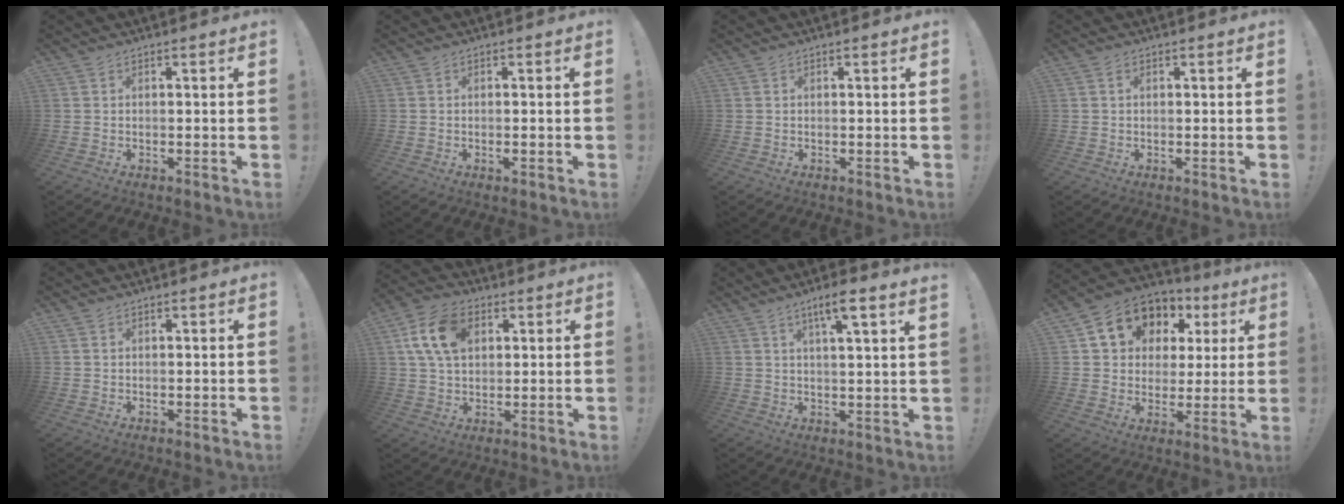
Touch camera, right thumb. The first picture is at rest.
{"total": 0.8, "force": [-0.4, 0.2, 0.6], "torque": [-0.015, 0.003, -0.005]}
{"total": 0.0}
{"total": 0.9, "force": [0.3, 0.5, 0.7], "torque": [-0.010, 0.002, 0.004]}
{"total": 0.7, "force": [0.4, 0.4, 0.2], "torque": [0.000, -0.001, 0.008]}
{"total": 14.2, "force": [4.7, 9.6, 9.3], "torque": [-0.165, 0.002, 0.091]}
{"total": 7.1, "force": [4.1, 0.1, 5.8], "torque": [-0.081, -0.022, 0.058]}
{"total": 12.7, "force": [6.2, 9.8, 5.1], "torque": [-0.079, -0.036, 0.124]}